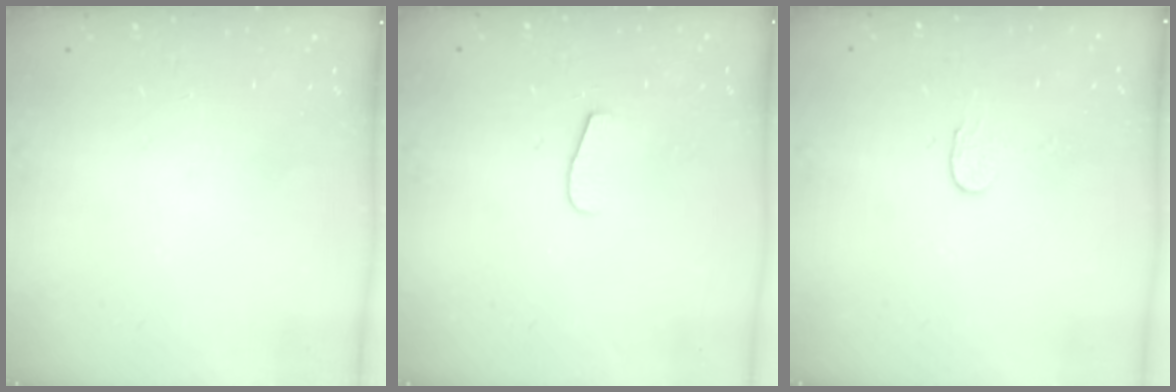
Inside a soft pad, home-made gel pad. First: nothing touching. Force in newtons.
{"total": 7.5, "press": 7.5, "slide": 0.6}
{"total": 2.7, "press": 2.7, "slide": 0.2}